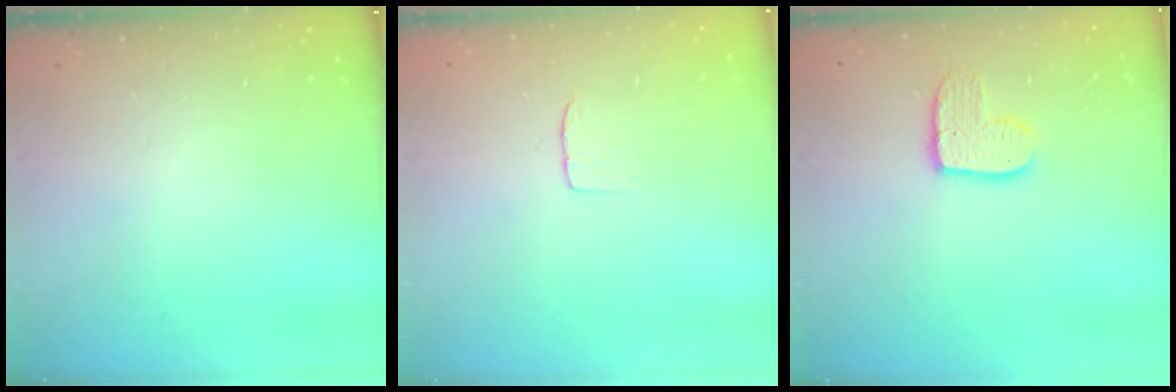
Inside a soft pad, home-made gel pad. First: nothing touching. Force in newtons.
{"total": 3.9, "press": 3.9, "slide": 0.3}
{"total": 10.7, "press": 10.7, "slide": 1.0}